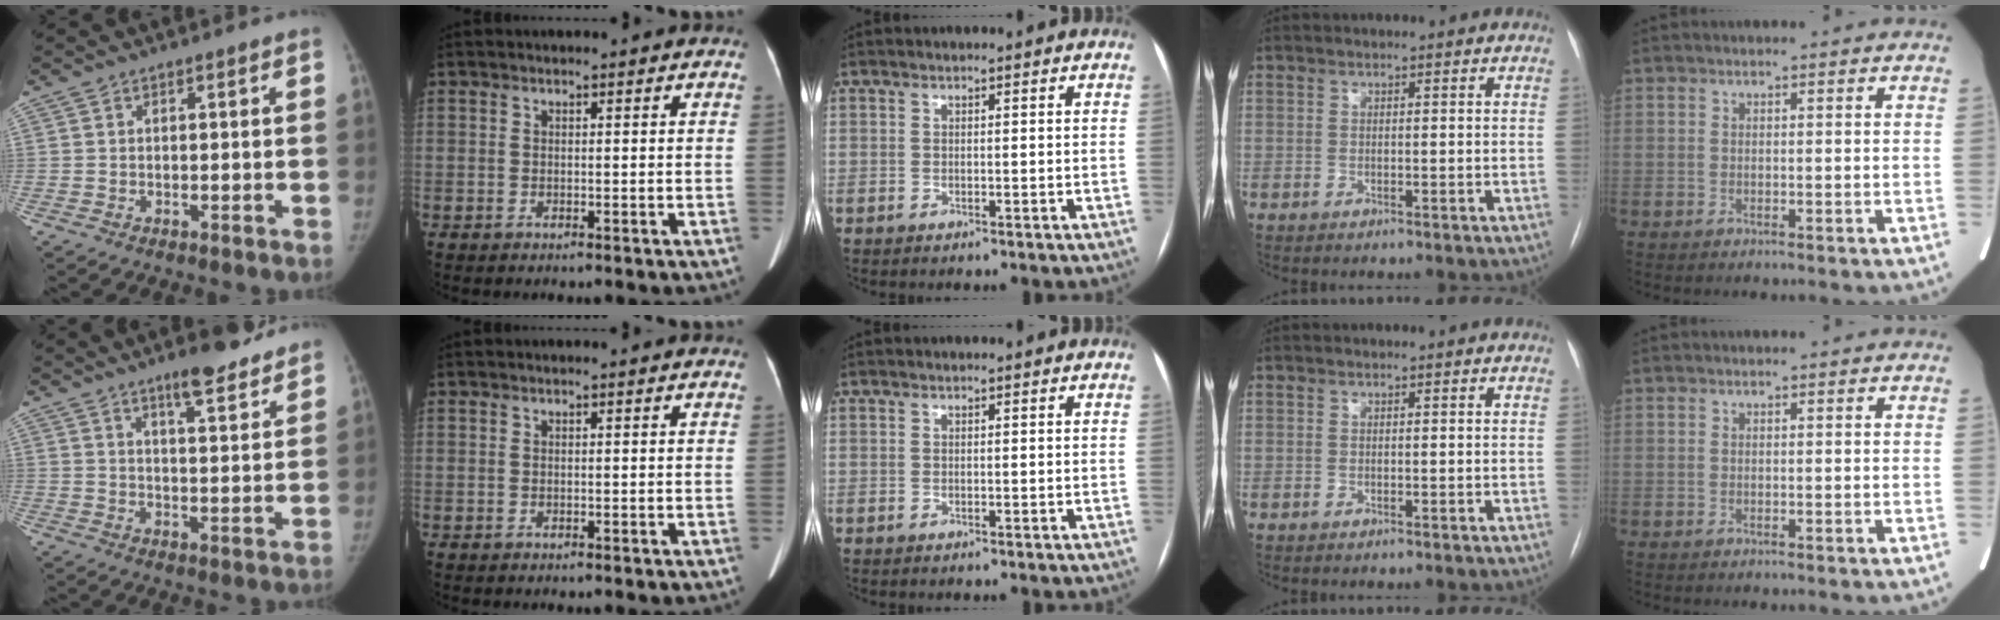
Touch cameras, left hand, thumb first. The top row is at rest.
{"thumb": {"total": 8.8, "force": [6.6, 2.0, 5.3], "torque": [-0.055, -0.041, 0.098]}}